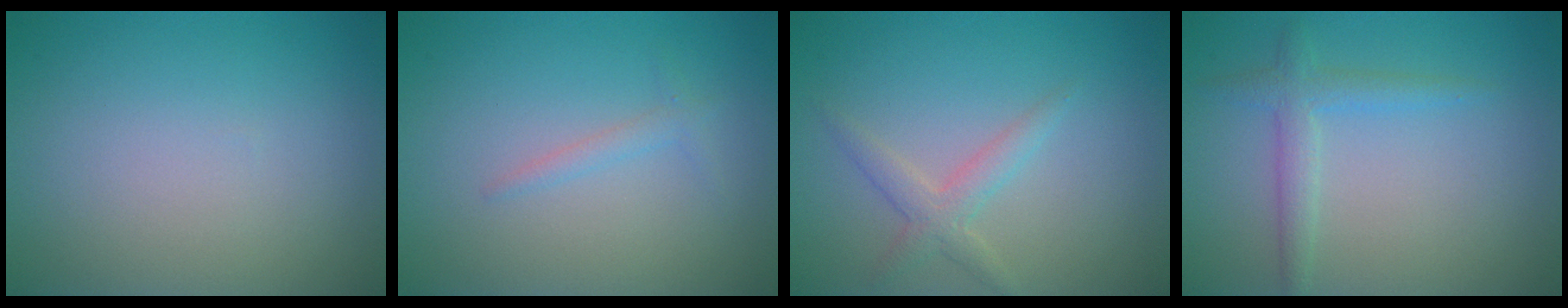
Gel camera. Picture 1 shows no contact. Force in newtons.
{"total": 1.0, "press": 1.0, "slide": 0.1}
{"total": 2.1, "press": 2.1, "slide": 0.1}
{"total": 2.2, "press": 2.2, "slide": 0.1}